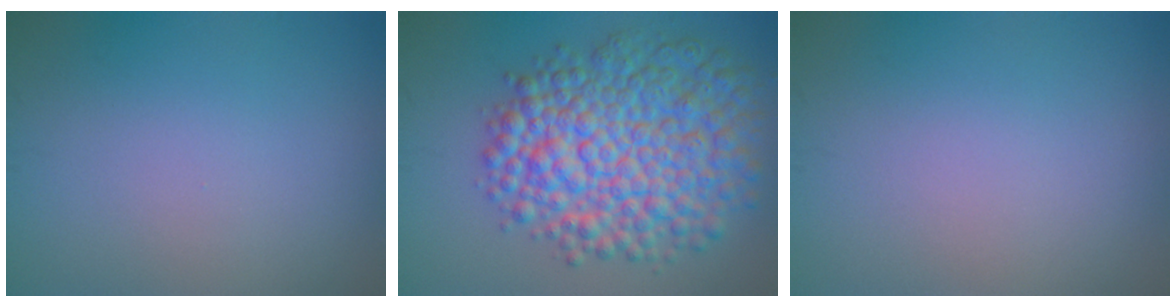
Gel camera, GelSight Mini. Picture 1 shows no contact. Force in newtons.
{"total": 10.3, "press": 10.2, "slide": 0.2}
{"total": 0.0}